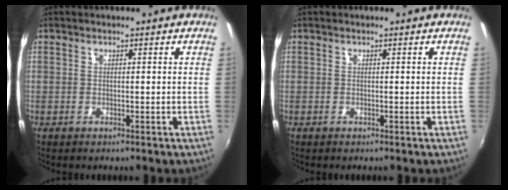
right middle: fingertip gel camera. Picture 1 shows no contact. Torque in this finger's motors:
{"motor_torque": [0.38, -0.18, 0.01, -0.03]}